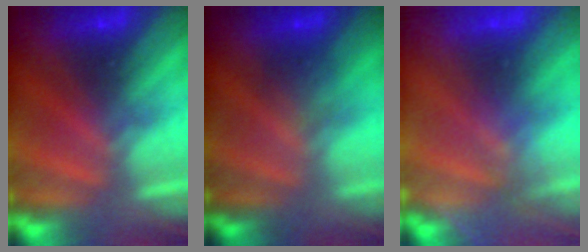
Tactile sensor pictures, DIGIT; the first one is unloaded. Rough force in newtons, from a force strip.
{"total": 1.6}
{"total": 3.0}